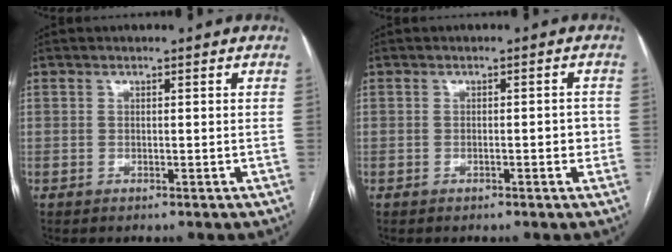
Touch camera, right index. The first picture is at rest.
{"total": 2.3, "force": [-0.3, 0.9, 2.1], "torque": [-0.027, 0.006, -0.001]}